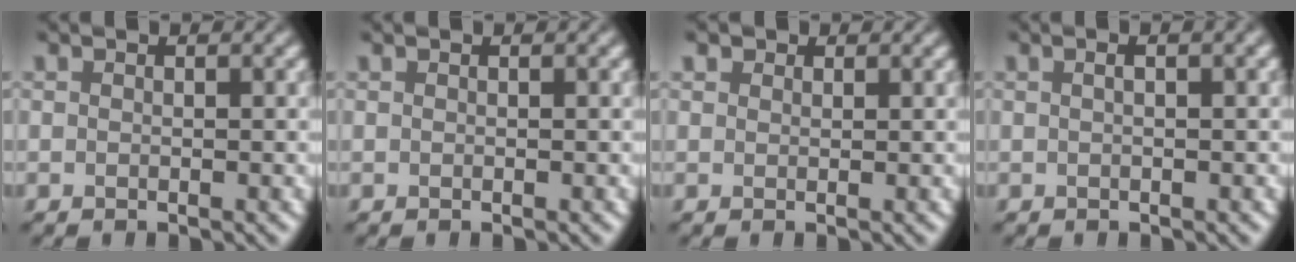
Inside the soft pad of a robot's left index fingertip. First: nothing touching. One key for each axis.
{"total": 0.0}
{"total": 1.3, "fx": 1.0, "fy": 0.8, "fz": 0.4, "tx": -0.012, "ty": -0.006, "tz": 0.016}
{"total": 1.3, "fx": 0.4, "fy": 0.1, "fz": 1.2, "tx": -0.023, "ty": 0.006, "tz": 0.008}